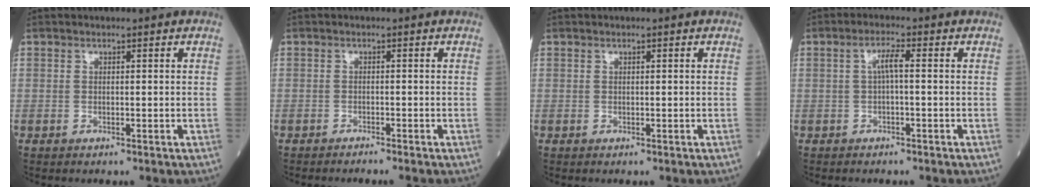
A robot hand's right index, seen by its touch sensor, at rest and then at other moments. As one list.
[{"total": 1.7, "force": [-1.5, -0.5, 0.6], "torque": [-0.005, 0.003, -0.023]}, {"total": 0.0}, {"total": 2.5, "force": [0.2, 0.2, 2.5], "torque": [-0.050, 0.008, 0.004]}]